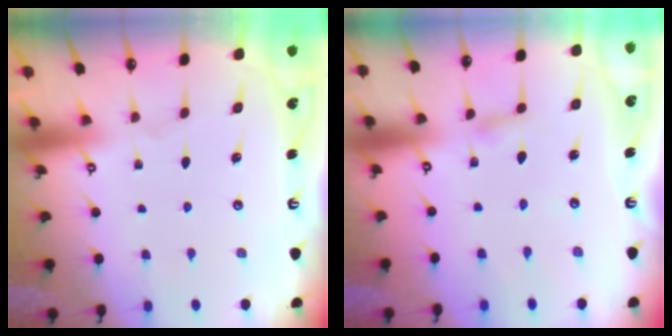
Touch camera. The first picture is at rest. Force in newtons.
{"total": 2.0, "press": 2.0, "slide": 0.2}